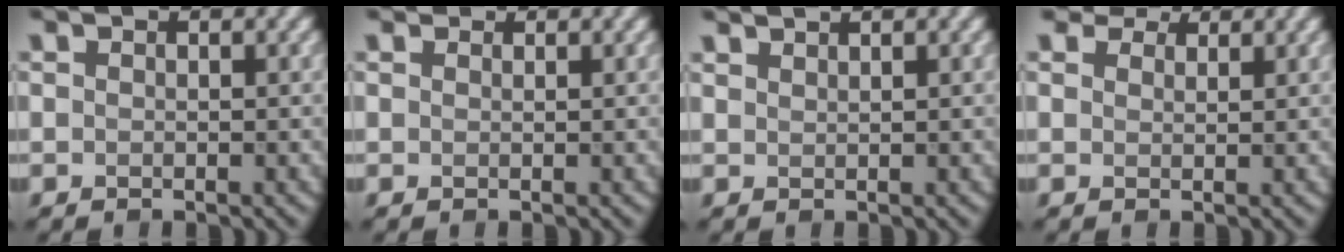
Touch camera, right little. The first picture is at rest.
{"total": 1.0, "force": [0.9, 0.3, 0.2], "torque": [-0.007, -0.004, 0.009]}
{"total": 1.4, "force": [1.3, 0.2, 0.5], "torque": [0.000, 0.003, 0.016]}
{"total": 3.3, "force": [2.7, 1.4, 1.1], "torque": [-0.023, -0.007, 0.048]}